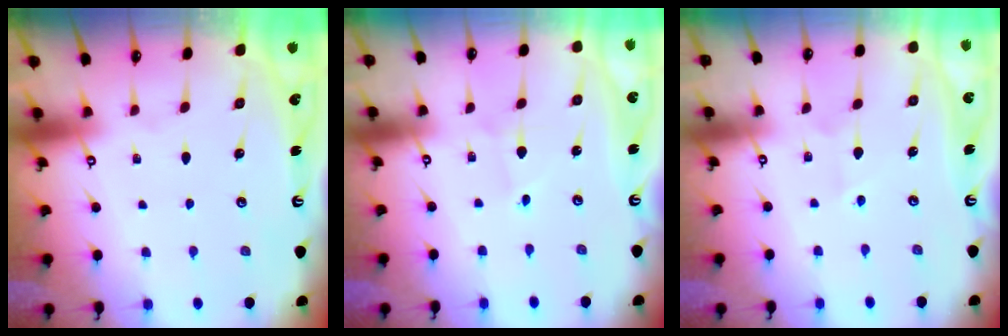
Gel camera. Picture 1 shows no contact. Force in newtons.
{"total": 0.7, "press": 0.7, "slide": 0.0}
{"total": 3.7, "press": 3.5, "slide": 1.2}